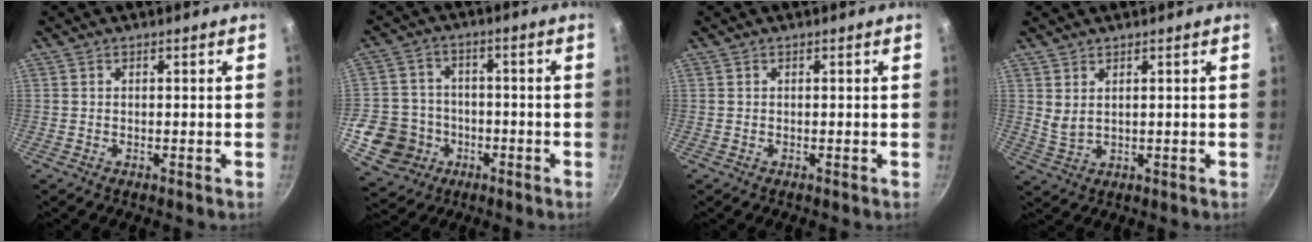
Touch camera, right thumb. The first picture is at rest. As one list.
[{"total": 11.4, "force": [-4.0, 10.0, 3.6], "torque": [-0.045, 0.036, -0.067]}, {"total": 0.0}, {"total": 2.6, "force": [1.4, 1.1, 1.9], "torque": [-0.036, -0.017, 0.032]}]